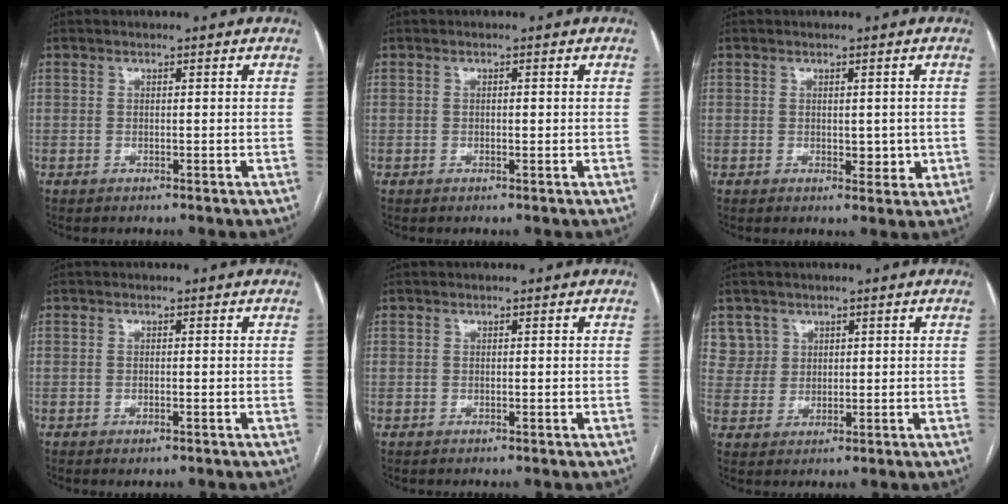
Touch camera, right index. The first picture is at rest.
{"total": 0.7, "force": [0.0, 0.2, 0.7], "torque": [-0.010, 0.001, 0.000]}
{"total": 3.1, "force": [-0.1, 1.9, 2.4], "torque": [-0.027, 0.000, 0.007]}
{"total": 0.9, "force": [-0.5, 0.2, 0.7], "torque": [-0.010, -0.002, -0.006]}
{"total": 0.0}
{"total": 4.1, "force": [2.3, 3.3, -0.6], "torque": [0.025, 0.004, 0.045]}